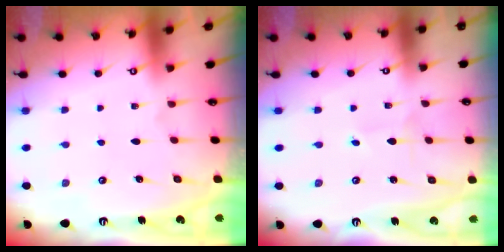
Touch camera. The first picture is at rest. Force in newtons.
{"total": 0.6, "press": 0.6, "slide": 0.0}